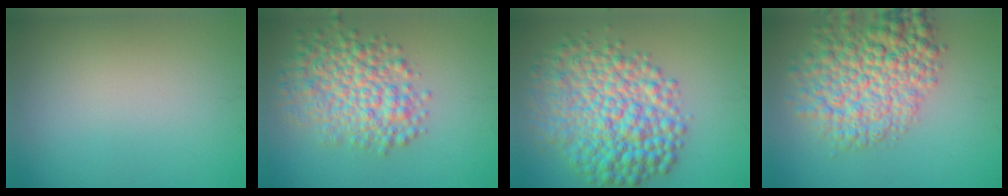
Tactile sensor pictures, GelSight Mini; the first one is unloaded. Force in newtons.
{"total": 6.7, "press": 6.7, "slide": 0.2}
{"total": 9.7, "press": 9.7, "slide": 0.2}
{"total": 8.4, "press": 8.4, "slide": 0.3}